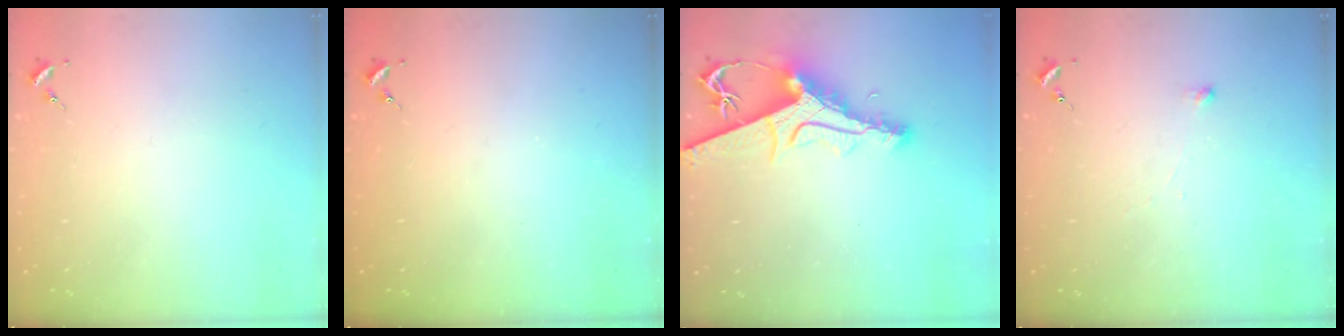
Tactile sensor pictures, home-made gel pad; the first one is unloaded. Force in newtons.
{"total": 0.0}
{"total": 12.9, "press": 12.8, "slide": 1.2}
{"total": 2.5, "press": 2.5, "slide": 0.5}